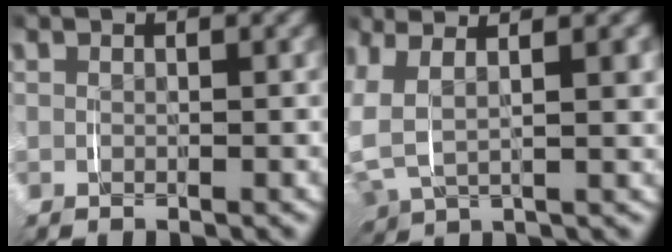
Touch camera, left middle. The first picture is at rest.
{"total": 8.8, "force": [1.8, 6.5, 5.7], "torque": [-0.151, -0.001, 0.023]}